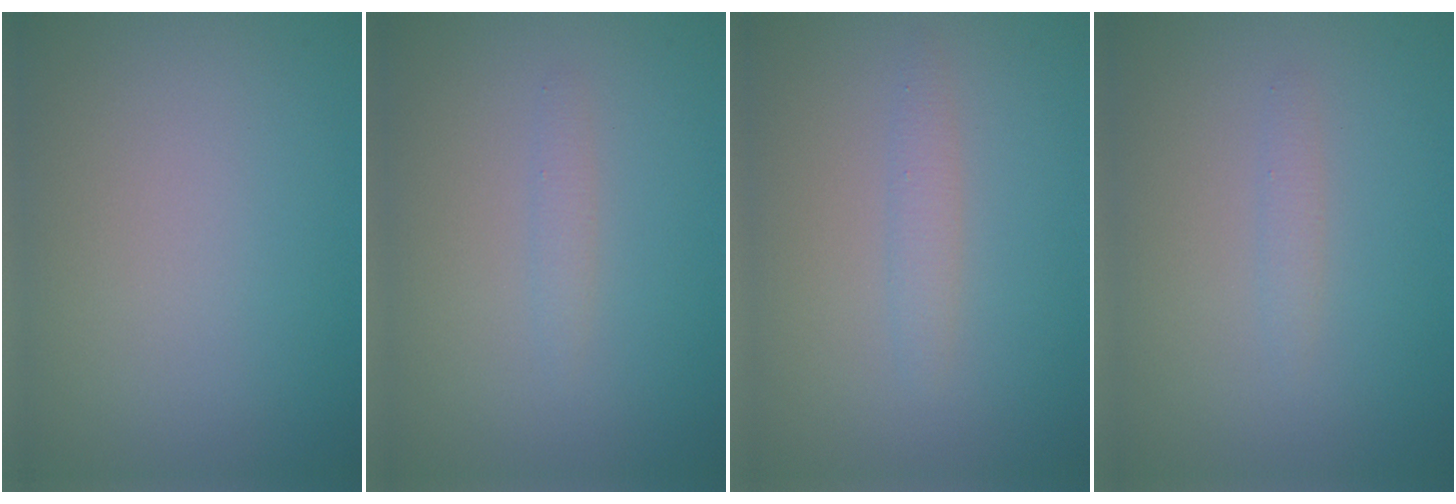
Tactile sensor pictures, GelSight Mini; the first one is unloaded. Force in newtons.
{"total": 0.9, "press": 0.9, "slide": 0.0}
{"total": 1.3, "press": 1.3, "slide": 0.0}
{"total": 0.9, "press": 0.9, "slide": 0.0}